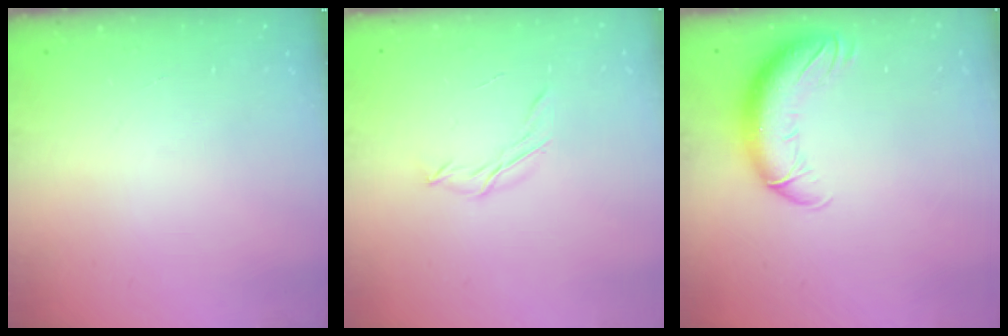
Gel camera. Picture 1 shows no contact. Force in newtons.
{"total": 4.7, "press": 4.6, "slide": 1.0}
{"total": 12.8, "press": 12.4, "slide": 3.1}